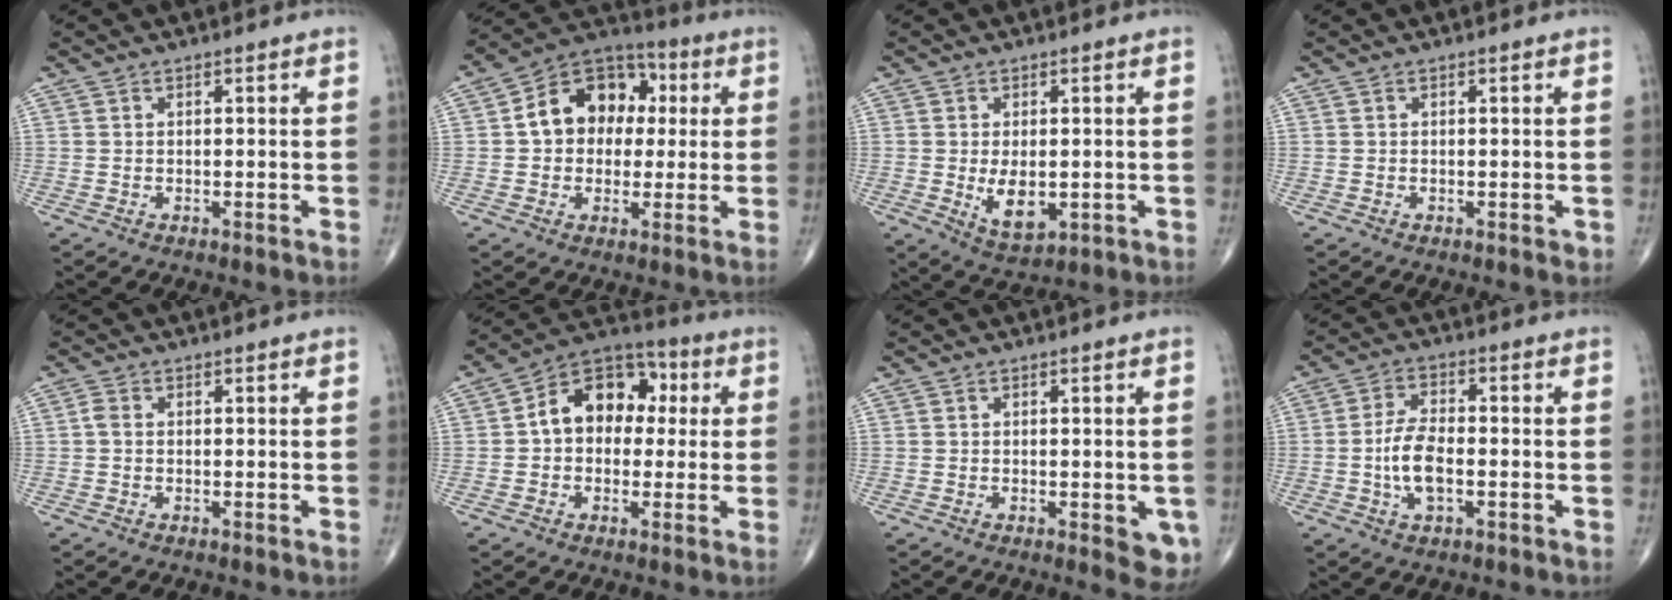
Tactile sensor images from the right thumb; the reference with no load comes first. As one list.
[{"total": 13.9, "force": [1.9, 10.6, 8.7], "torque": [-0.097, 0.025, 0.020]}, {"total": 6.6, "force": [-0.8, 3.6, 5.4], "torque": [-0.080, -0.014, -0.001]}, {"total": 0.6, "force": [-0.1, 0.4, 0.4], "torque": [-0.002, 0.000, -0.004]}, {"total": 1.3, "force": [-0.1, 0.9, 0.9], "torque": [-0.016, 0.001, -0.005]}, {"total": 13.0, "force": [1.6, 9.4, 8.9], "torque": [-0.101, 0.033, 0.012]}, {"total": 4.8, "force": [-1.3, 2.0, 4.1], "torque": [-0.028, -0.006, -0.015]}, {"total": 7.2, "force": [-1.5, 3.4, 6.2], "torque": [-0.124, 0.012, -0.029]}]